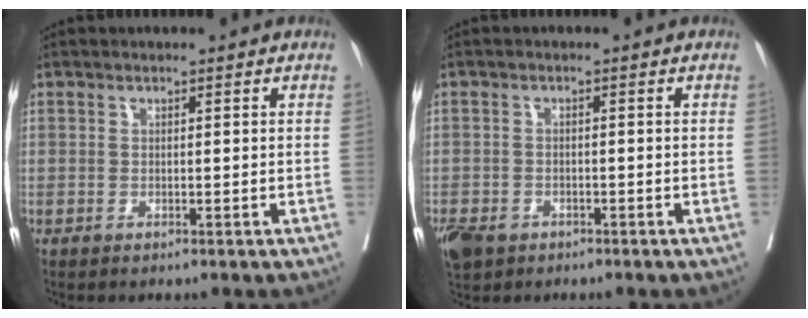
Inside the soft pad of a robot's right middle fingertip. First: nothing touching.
{"total": 6.0, "force": [-3.8, 3.9, 2.5], "torque": [-0.056, -0.006, -0.063]}